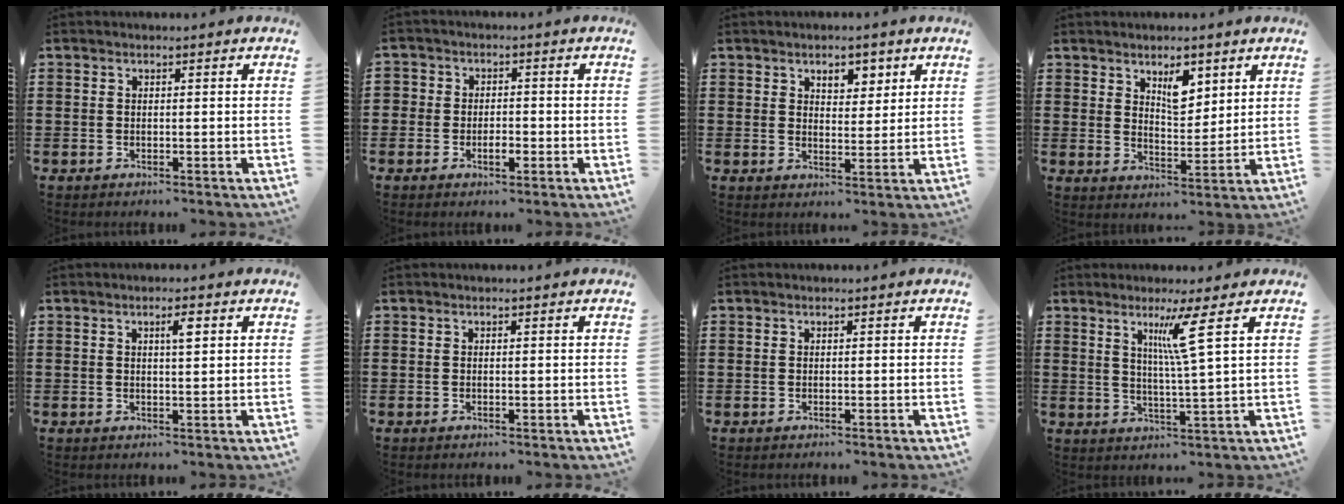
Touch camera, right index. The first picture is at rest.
{"total": 2.4, "force": [-1.1, 1.8, 1.3], "torque": [-0.029, 0.003, -0.023]}
{"total": 3.7, "force": [2.4, 2.2, 1.7], "torque": [-0.028, 0.005, 0.039]}
{"total": 5.4, "force": [3.3, 2.5, 3.5], "torque": [-0.053, -0.001, 0.052]}
{"total": 2.5, "force": [1.0, 0.5, 2.3], "torque": [-0.037, 0.003, 0.013]}
{"total": 0.0}
{"total": 0.0}
{"total": 6.1, "force": [2.6, -0.8, 5.5], "torque": [-0.107, -0.009, 0.037]}